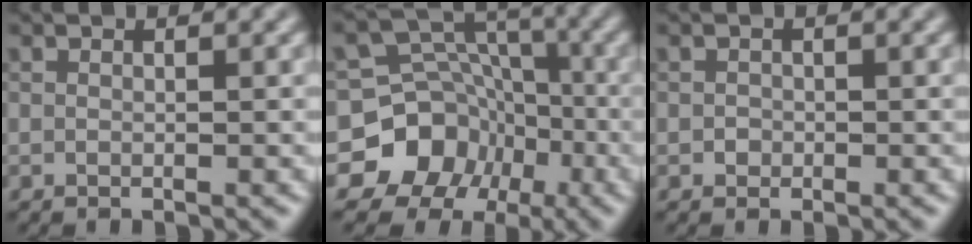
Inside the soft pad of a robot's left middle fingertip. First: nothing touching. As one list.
[{"total": 11.1, "force": [-5.2, 9.6, 2.3], "torque": [-0.037, -0.003, -0.112]}, {"total": 0.7, "force": [-0.2, 0.7, 0.1], "torque": [0.002, -0.002, -0.005]}]